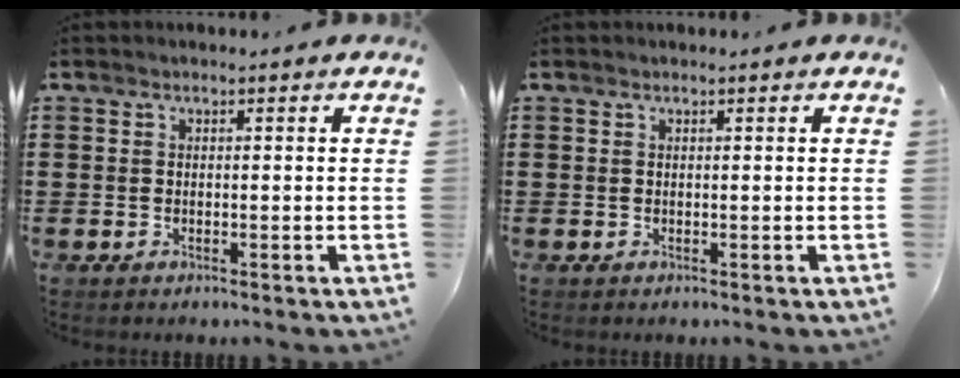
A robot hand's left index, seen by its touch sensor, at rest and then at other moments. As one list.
[{"total": 0.0}]